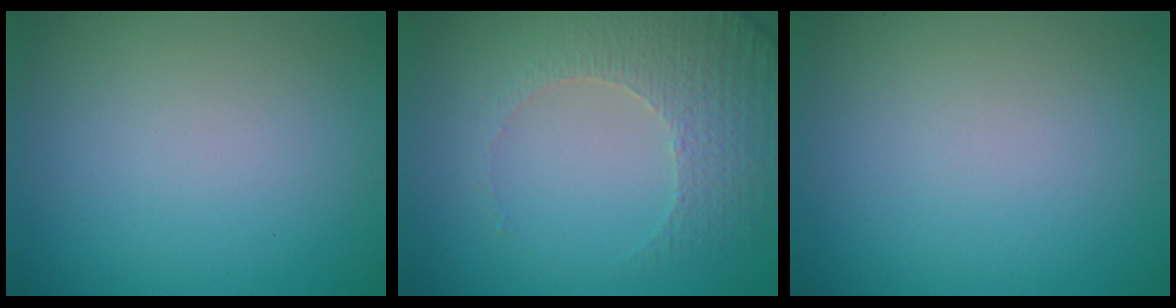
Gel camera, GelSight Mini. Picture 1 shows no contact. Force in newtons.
{"total": 4.8, "press": 3.5, "slide": 3.4}
{"total": 0.0}